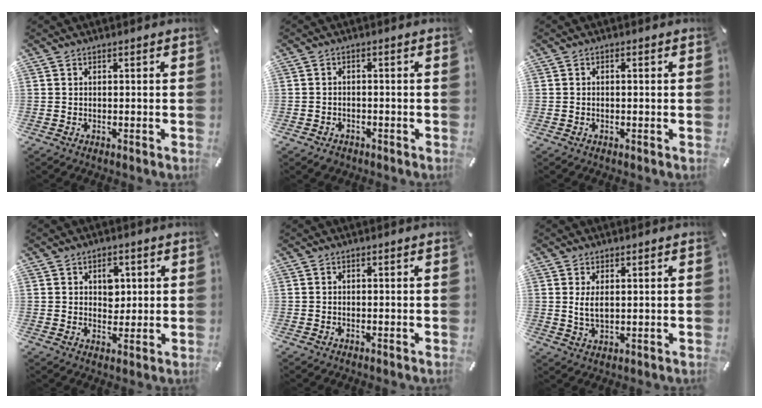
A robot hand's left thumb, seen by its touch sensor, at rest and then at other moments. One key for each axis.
{"total": 2.0, "fx": -1.5, "fy": 1.1, "fz": 0.5, "tx": -0.010, "ty": 0.007, "tz": -0.033}
{"total": 0.8, "fx": -0.2, "fy": 0.3, "fz": 0.7, "tx": -0.012, "ty": 0.000, "tz": -0.004}
{"total": 5.0, "fx": 1.3, "fy": 3.9, "fz": 2.8, "tx": -0.015, "ty": -0.012, "tz": 0.012}
{"total": 0.0}
{"total": 4.0, "fx": 1.1, "fy": 2.0, "fz": 3.3, "tx": -0.069, "ty": -0.004, "tz": 0.015}